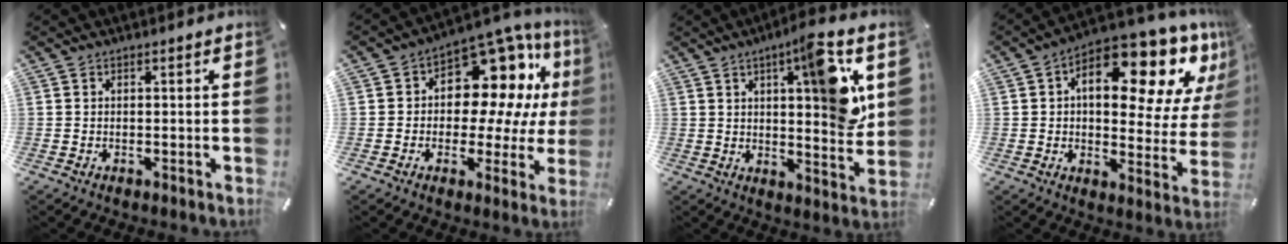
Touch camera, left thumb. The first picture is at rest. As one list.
[{"total": 15.5, "force": [6.1, 9.8, 10.3], "torque": [-0.159, -0.048, 0.107]}, {"total": 14.2, "force": [5.8, 3.1, 12.6], "torque": [-0.163, -0.033, 0.082]}, {"total": 19.5, "force": [10.3, 8.7, 14.0], "torque": [-0.180, -0.080, 0.162]}]